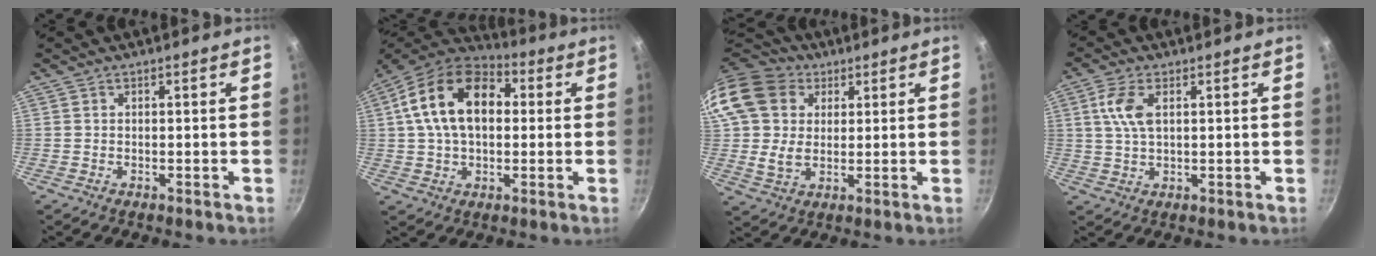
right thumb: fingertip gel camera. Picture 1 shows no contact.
{"total": 18.1, "force": [3.2, 11.7, 13.5], "torque": [-0.208, 0.025, 0.035]}
{"total": 17.0, "force": [6.3, 12.9, 9.1], "torque": [-0.179, 0.003, 0.110]}
{"total": 6.1, "force": [1.7, 3.0, 5.1], "torque": [-0.105, 0.003, 0.034]}